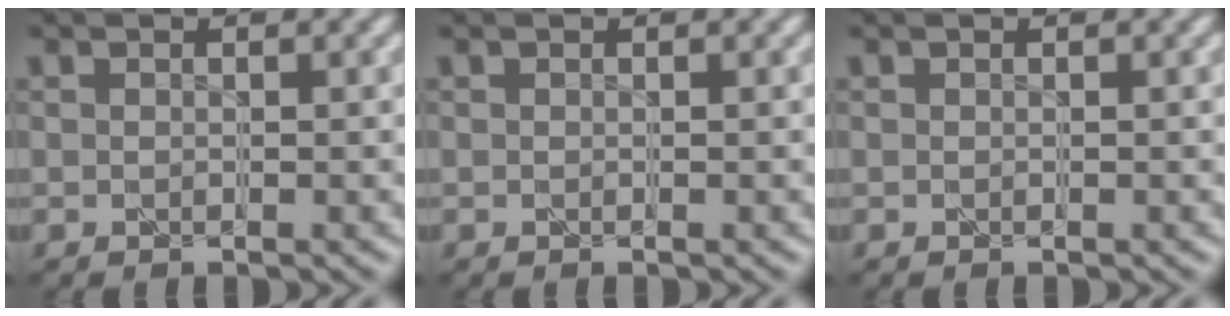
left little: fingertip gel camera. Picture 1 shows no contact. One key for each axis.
{"total": 0.0}
{"total": 0.0}